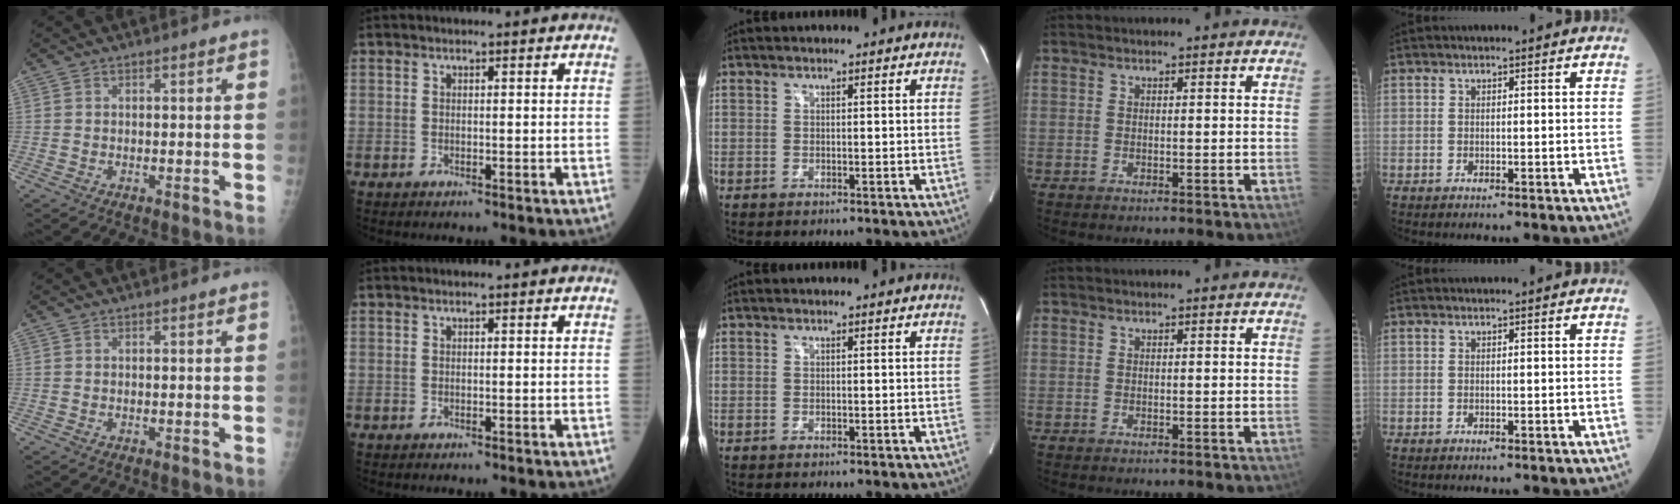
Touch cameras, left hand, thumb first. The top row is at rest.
{}